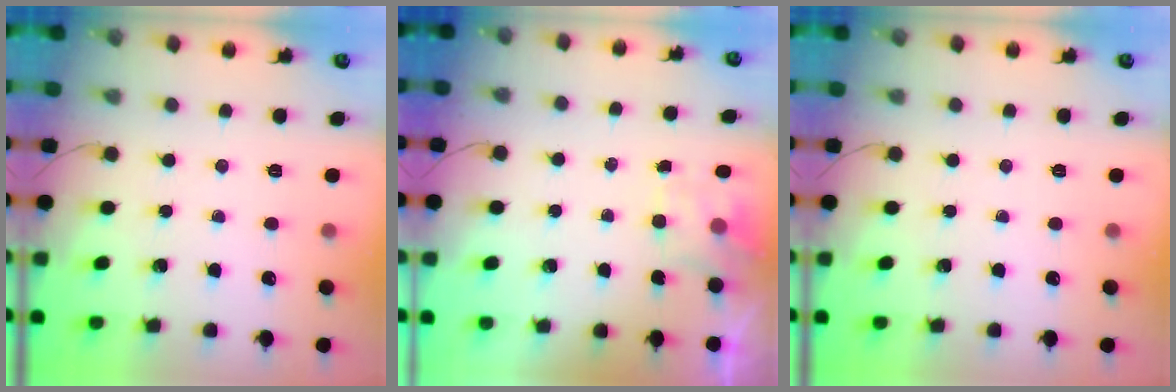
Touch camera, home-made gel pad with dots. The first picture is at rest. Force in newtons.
{"total": 2.0, "press": 1.6, "slide": 1.2}
{"total": 0.0}